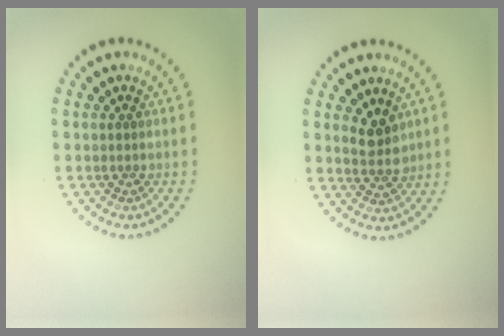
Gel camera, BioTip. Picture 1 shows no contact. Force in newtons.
{"total": 2.5, "press": 2.3, "slide": 1.0}